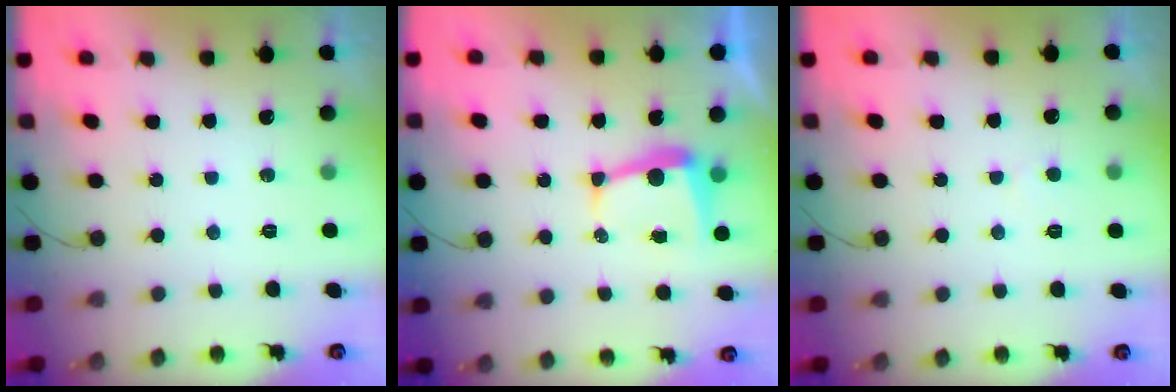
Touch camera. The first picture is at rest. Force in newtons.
{"total": 6.2, "press": 6.1, "slide": 0.6}
{"total": 2.2, "press": 2.2, "slide": 0.2}